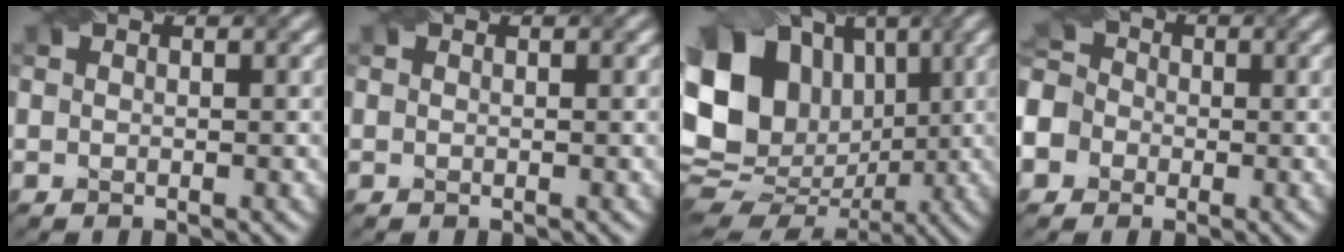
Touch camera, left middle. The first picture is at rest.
{"total": 0.0}
{"total": 16.4, "force": [1.1, 13.2, 9.7], "torque": [-0.188, 0.009, 0.024]}
{"total": 8.8, "force": [-4.0, 7.4, 2.6], "torque": [-0.072, -0.005, -0.097]}